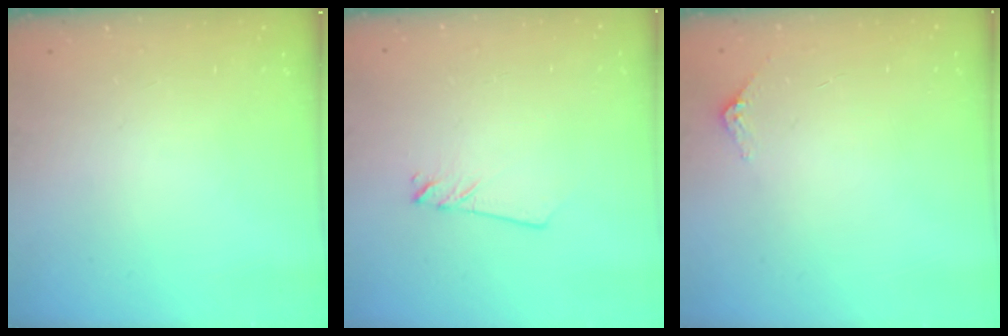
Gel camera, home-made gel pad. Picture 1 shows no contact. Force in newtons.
{"total": 2.0, "press": 2.0, "slide": 0.1}
{"total": 2.9, "press": 2.9, "slide": 0.2}